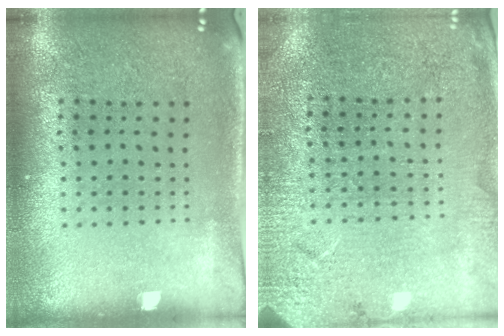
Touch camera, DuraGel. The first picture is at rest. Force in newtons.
{"total": 2.7, "press": 2.7, "slide": 0.1}